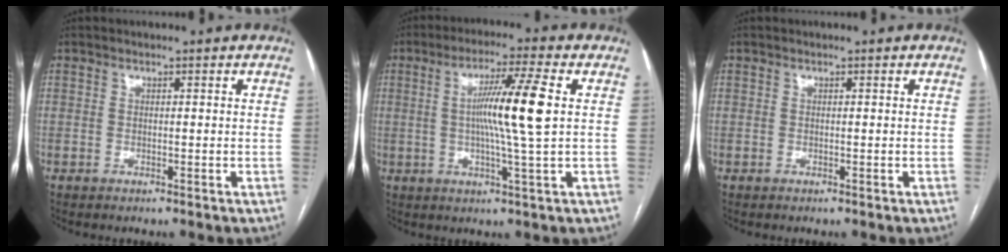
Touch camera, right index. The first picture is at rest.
{"total": 10.1, "force": [1.2, -0.6, 10.0], "torque": [-0.175, 0.002, 0.018]}
{"total": 0.0}